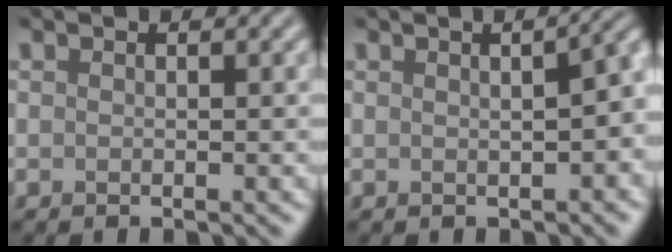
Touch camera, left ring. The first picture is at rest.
{"total": 4.7, "force": [0.5, 1.8, 4.3], "torque": [-0.039, 0.010, 0.014]}